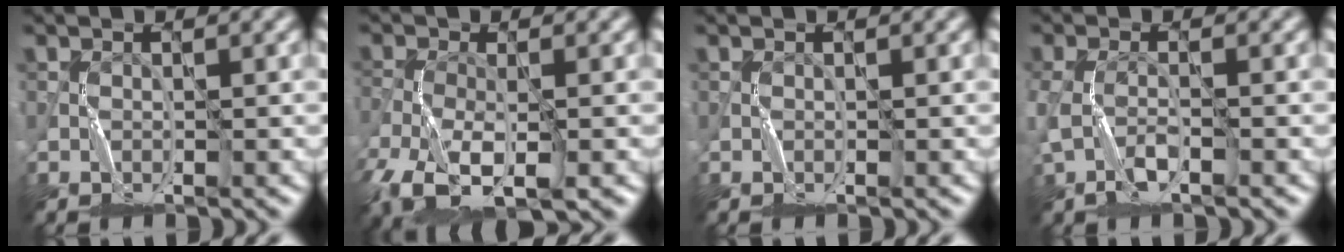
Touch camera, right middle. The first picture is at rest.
{"total": 8.3, "force": [-4.7, 3.4, 5.9], "torque": [-0.131, -0.022, -0.091]}
{"total": 0.0}
{"total": 3.3, "force": [-1.0, 1.4, 2.8], "torque": [-0.073, -0.003, -0.025]}